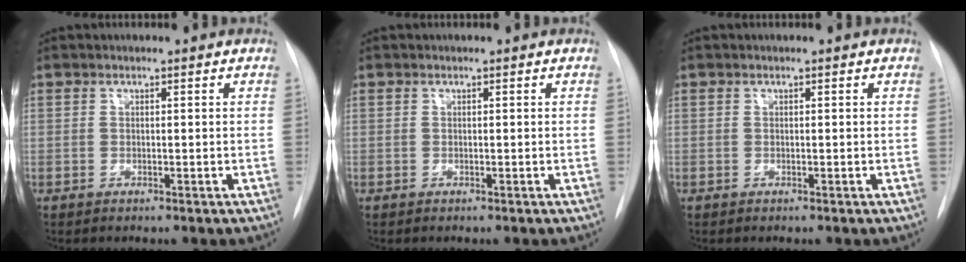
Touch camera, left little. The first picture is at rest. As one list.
[{"total": 0.0}, {"total": 0.0}]